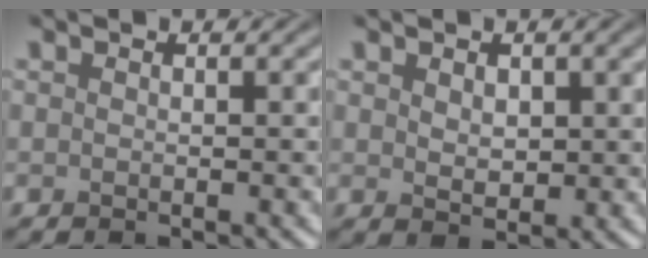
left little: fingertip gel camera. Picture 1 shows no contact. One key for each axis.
{"total": 2.1, "fx": 0.8, "fy": 1.4, "fz": 1.4, "tx": -0.026, "ty": -0.005, "tz": 0.017}